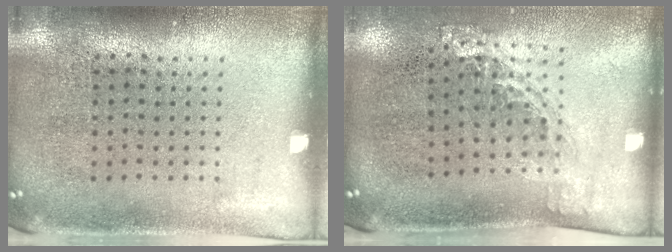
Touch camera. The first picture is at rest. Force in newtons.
{"total": 1.3, "press": 1.0, "slide": 0.9}